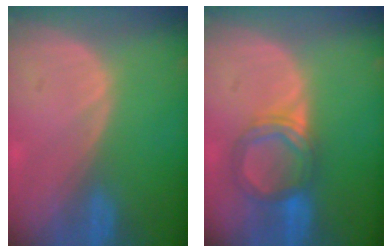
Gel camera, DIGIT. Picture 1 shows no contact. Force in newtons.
{"total": 5.5, "press": 5.4, "slide": 1.4}